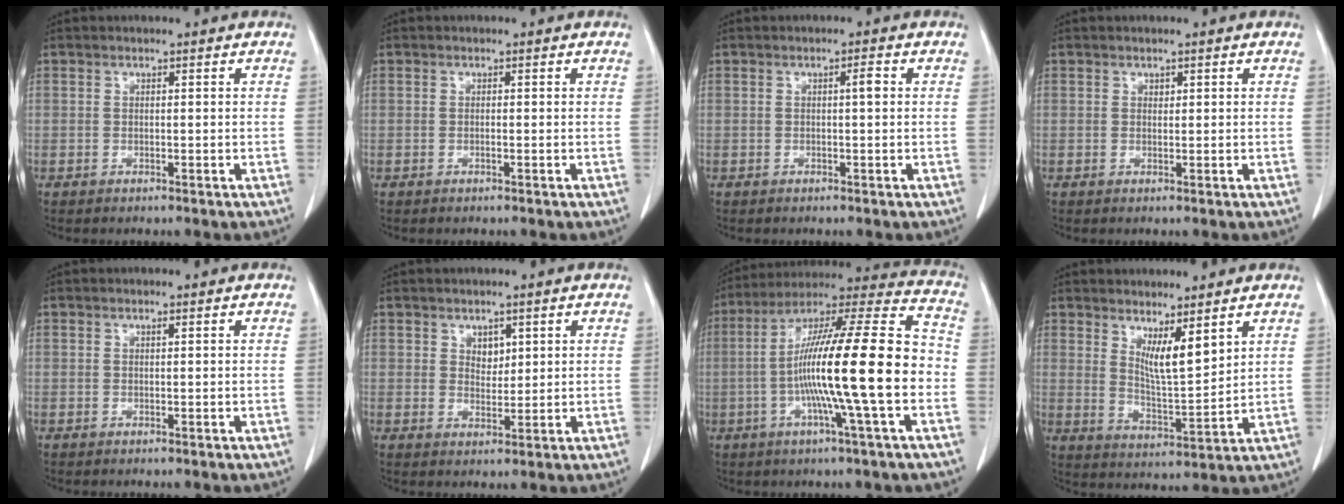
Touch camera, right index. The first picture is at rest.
{"total": 0.0}
{"total": 1.3, "force": [0.2, 0.1, 1.3], "torque": [-0.017, 0.005, 0.005]}
{"total": 0.5, "force": [0.3, 0.3, 0.2], "torque": [0.000, -0.001, 0.003]}
{"total": 0.0}
{"total": 2.4, "force": [1.2, 1.6, 1.3], "torque": [-0.017, -0.002, 0.023]}
{"total": 21.2, "force": [-3.5, 0.5, 20.9], "torque": [-0.352, 0.010, -0.067]}
{"total": 6.3, "force": [3.9, 0.8, 4.9], "torque": [-0.091, -0.022, 0.078]}